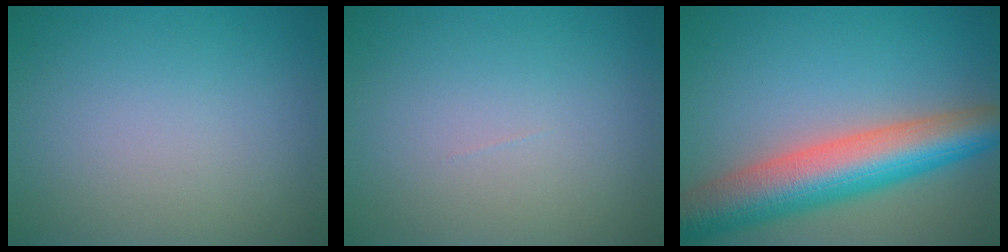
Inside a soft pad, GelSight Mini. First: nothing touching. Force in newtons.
{"total": 0.0}
{"total": 9.5, "press": 9.5, "slide": 0.5}